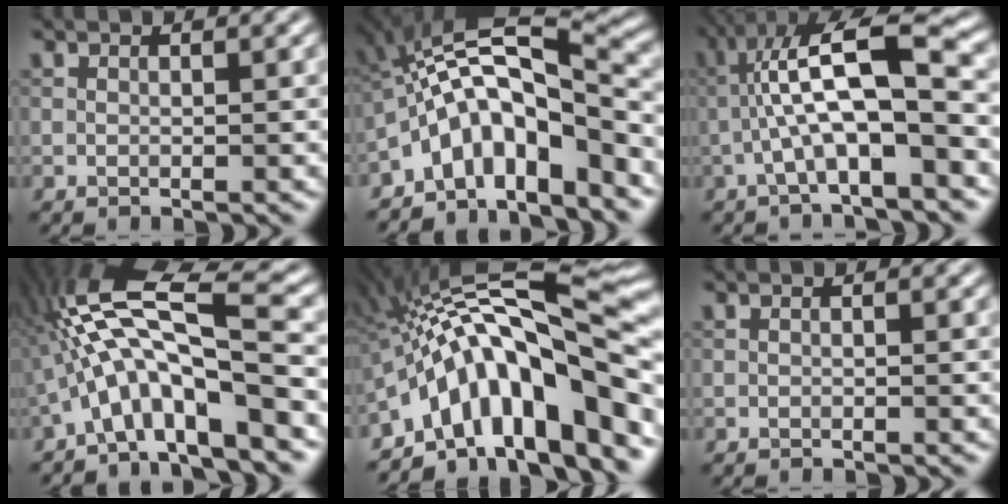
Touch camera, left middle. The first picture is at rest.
{"total": 10.3, "force": [-4.4, 4.0, 8.4], "torque": [-0.122, 0.024, -0.083]}
{"total": 8.6, "force": [-1.5, 2.0, 8.2], "torque": [-0.139, 0.027, -0.033]}
{"total": 11.5, "force": [-2.9, 2.6, 10.8], "torque": [-0.197, 0.026, -0.050]}
{"total": 15.7, "force": [-5.0, 5.3, 13.9], "torque": [-0.193, 0.041, -0.086]}
{"total": 0.0}